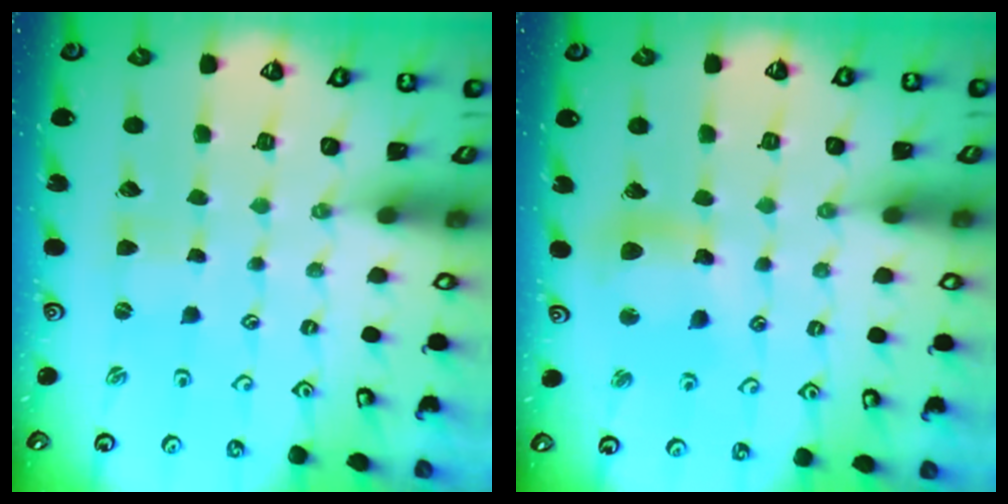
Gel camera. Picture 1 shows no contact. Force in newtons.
{"total": 10.0, "press": 9.9, "slide": 1.4}